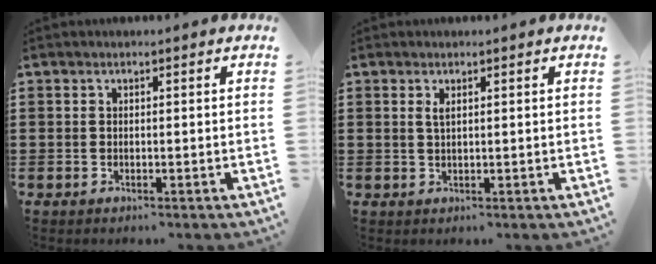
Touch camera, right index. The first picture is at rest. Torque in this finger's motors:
{"motor_torque": [0.05, -0.03, 0.02, 0.05]}